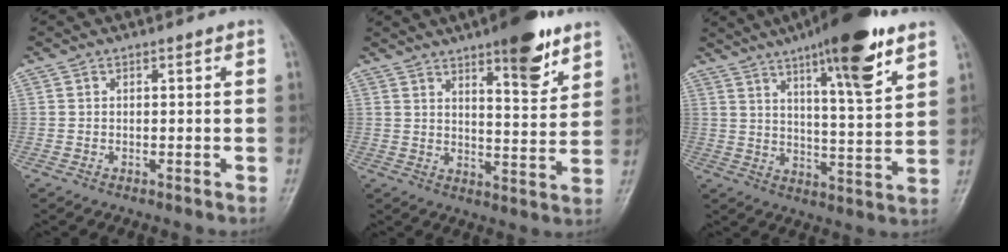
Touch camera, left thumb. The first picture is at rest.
{"total": 11.6, "force": [7.4, 3.2, 8.3], "torque": [-0.095, -0.045, 0.106]}
{"total": 17.5, "force": [10.6, 3.4, 13.5], "torque": [-0.186, -0.050, 0.164]}